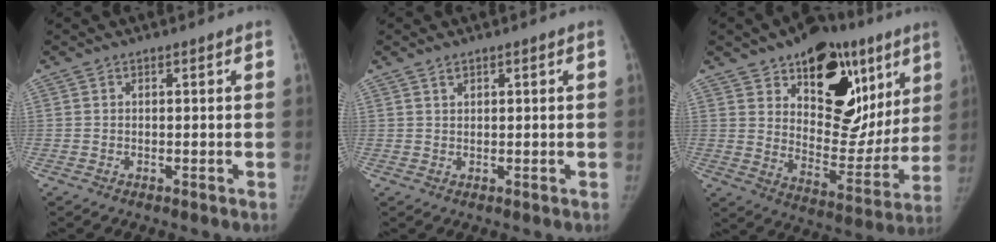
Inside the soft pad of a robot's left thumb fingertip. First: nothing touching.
{"total": 1.3, "force": [1.0, 0.7, 0.5], "torque": [-0.003, -0.004, 0.016]}
{"total": 25.4, "force": [12.2, 14.6, 16.8], "torque": [-0.176, -0.030, 0.185]}